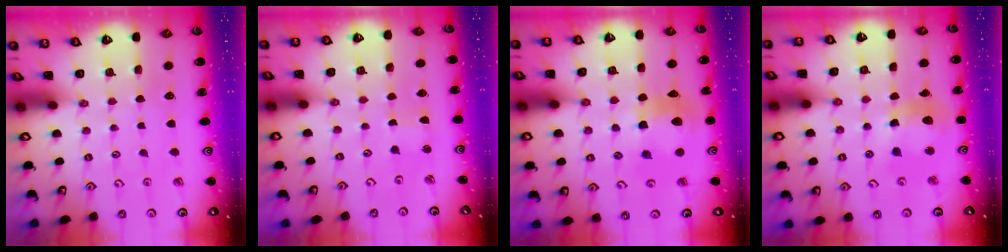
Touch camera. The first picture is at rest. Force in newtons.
{"total": 1.8, "press": 1.7, "slide": 0.3}
{"total": 11.8, "press": 11.7, "slide": 1.3}
{"total": 10.3, "press": 10.2, "slide": 1.4}